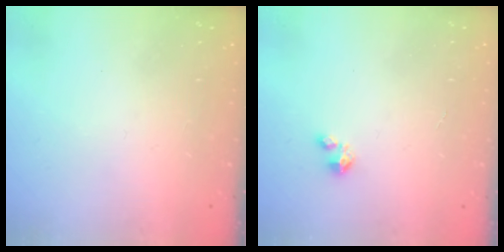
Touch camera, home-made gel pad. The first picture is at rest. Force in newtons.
{"total": 2.0, "press": 2.0, "slide": 0.1}